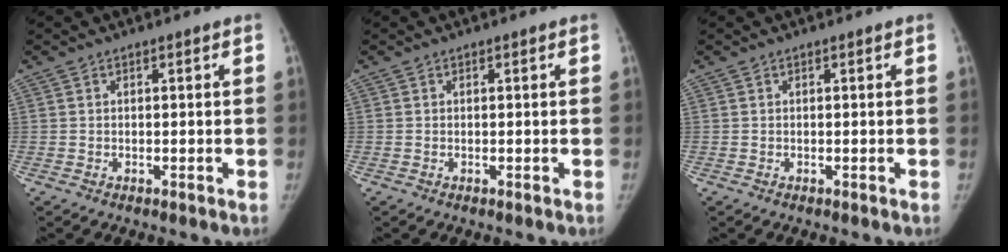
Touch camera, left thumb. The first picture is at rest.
{"total": 0.0}
{"total": 0.0}